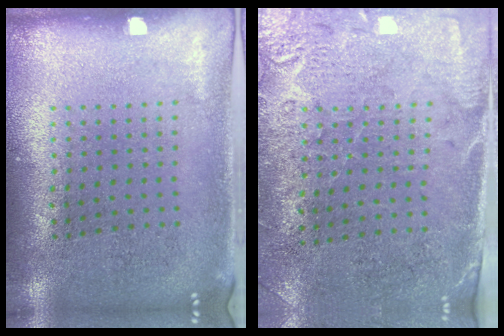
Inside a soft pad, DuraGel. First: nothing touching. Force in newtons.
{"total": 2.8, "press": 2.5, "slide": 1.3}